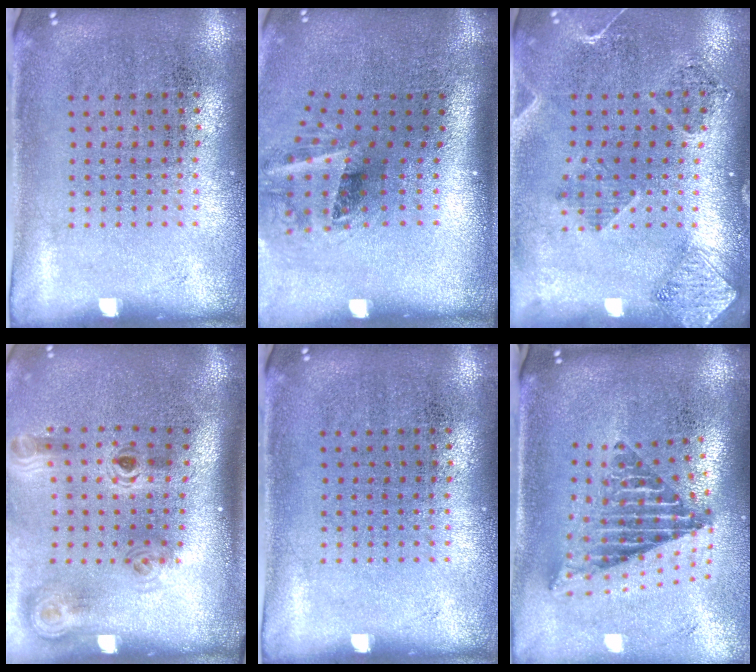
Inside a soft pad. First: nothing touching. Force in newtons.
{"total": 2.0, "press": 1.3, "slide": 1.6}
{"total": 1.6, "press": 1.5, "slide": 0.6}
{"total": 1.9, "press": 1.3, "slide": 1.5}
{"total": 0.0}
{"total": 2.5, "press": 1.7, "slide": 1.8}